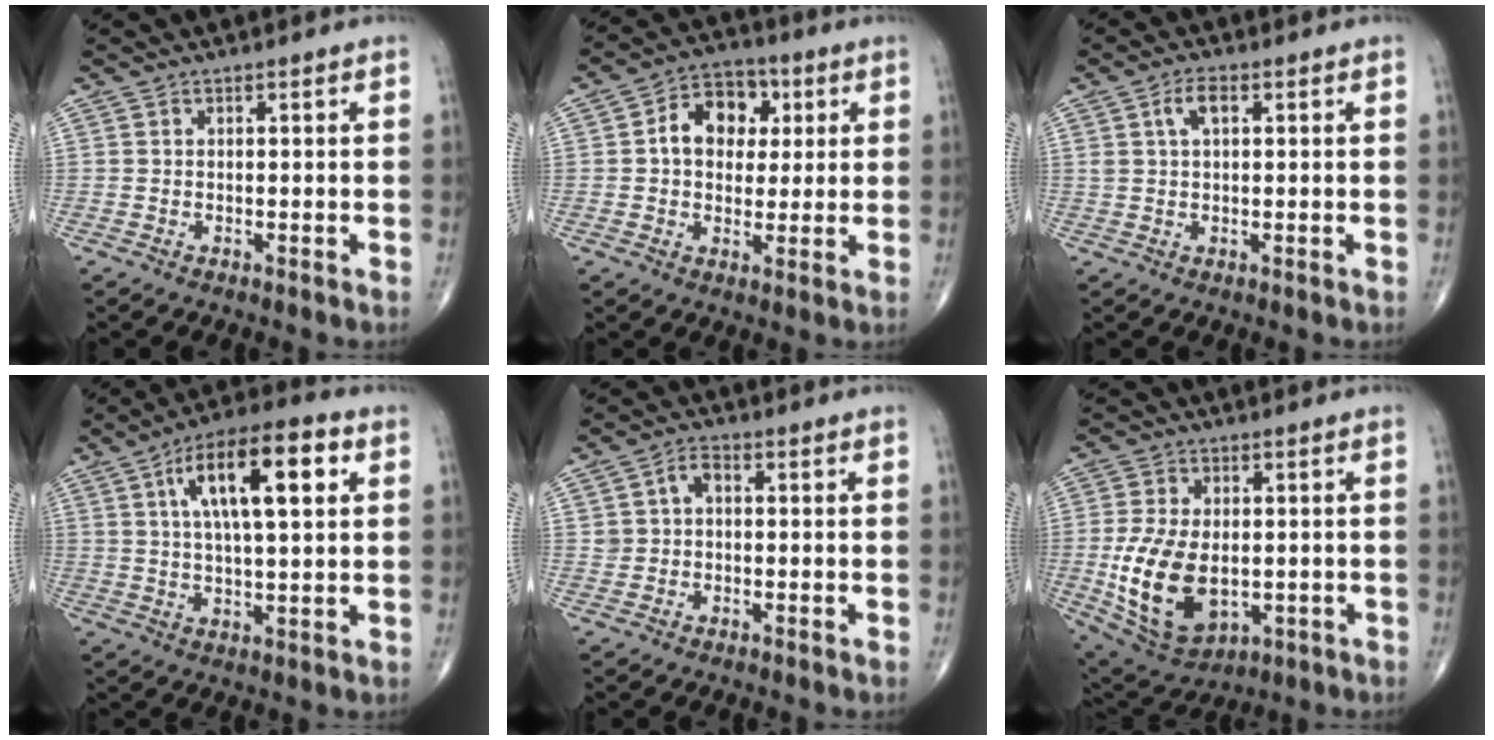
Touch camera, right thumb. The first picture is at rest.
{"total": 10.3, "force": [2.1, 7.7, 6.5], "torque": [-0.065, 0.011, 0.025]}
{"total": 3.8, "force": [1.3, 1.9, 3.0], "torque": [-0.057, 0.007, 0.026]}
{"total": 16.0, "force": [5.2, 5.5, 14.1], "torque": [-0.225, 0.010, 0.078]}
{"total": 3.8, "force": [0.5, 2.8, 2.5], "torque": [-0.035, 0.014, 0.007]}
{"total": 15.9, "force": [-2.3, 9.5, 12.5], "torque": [-0.234, -0.010, -0.018]}